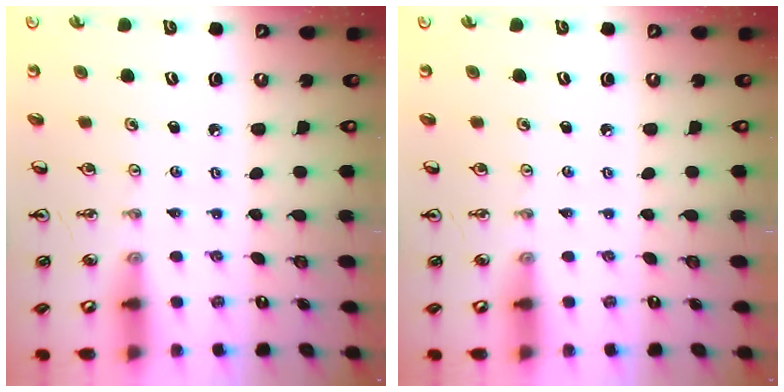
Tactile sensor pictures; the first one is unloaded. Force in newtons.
{"total": 0.0}